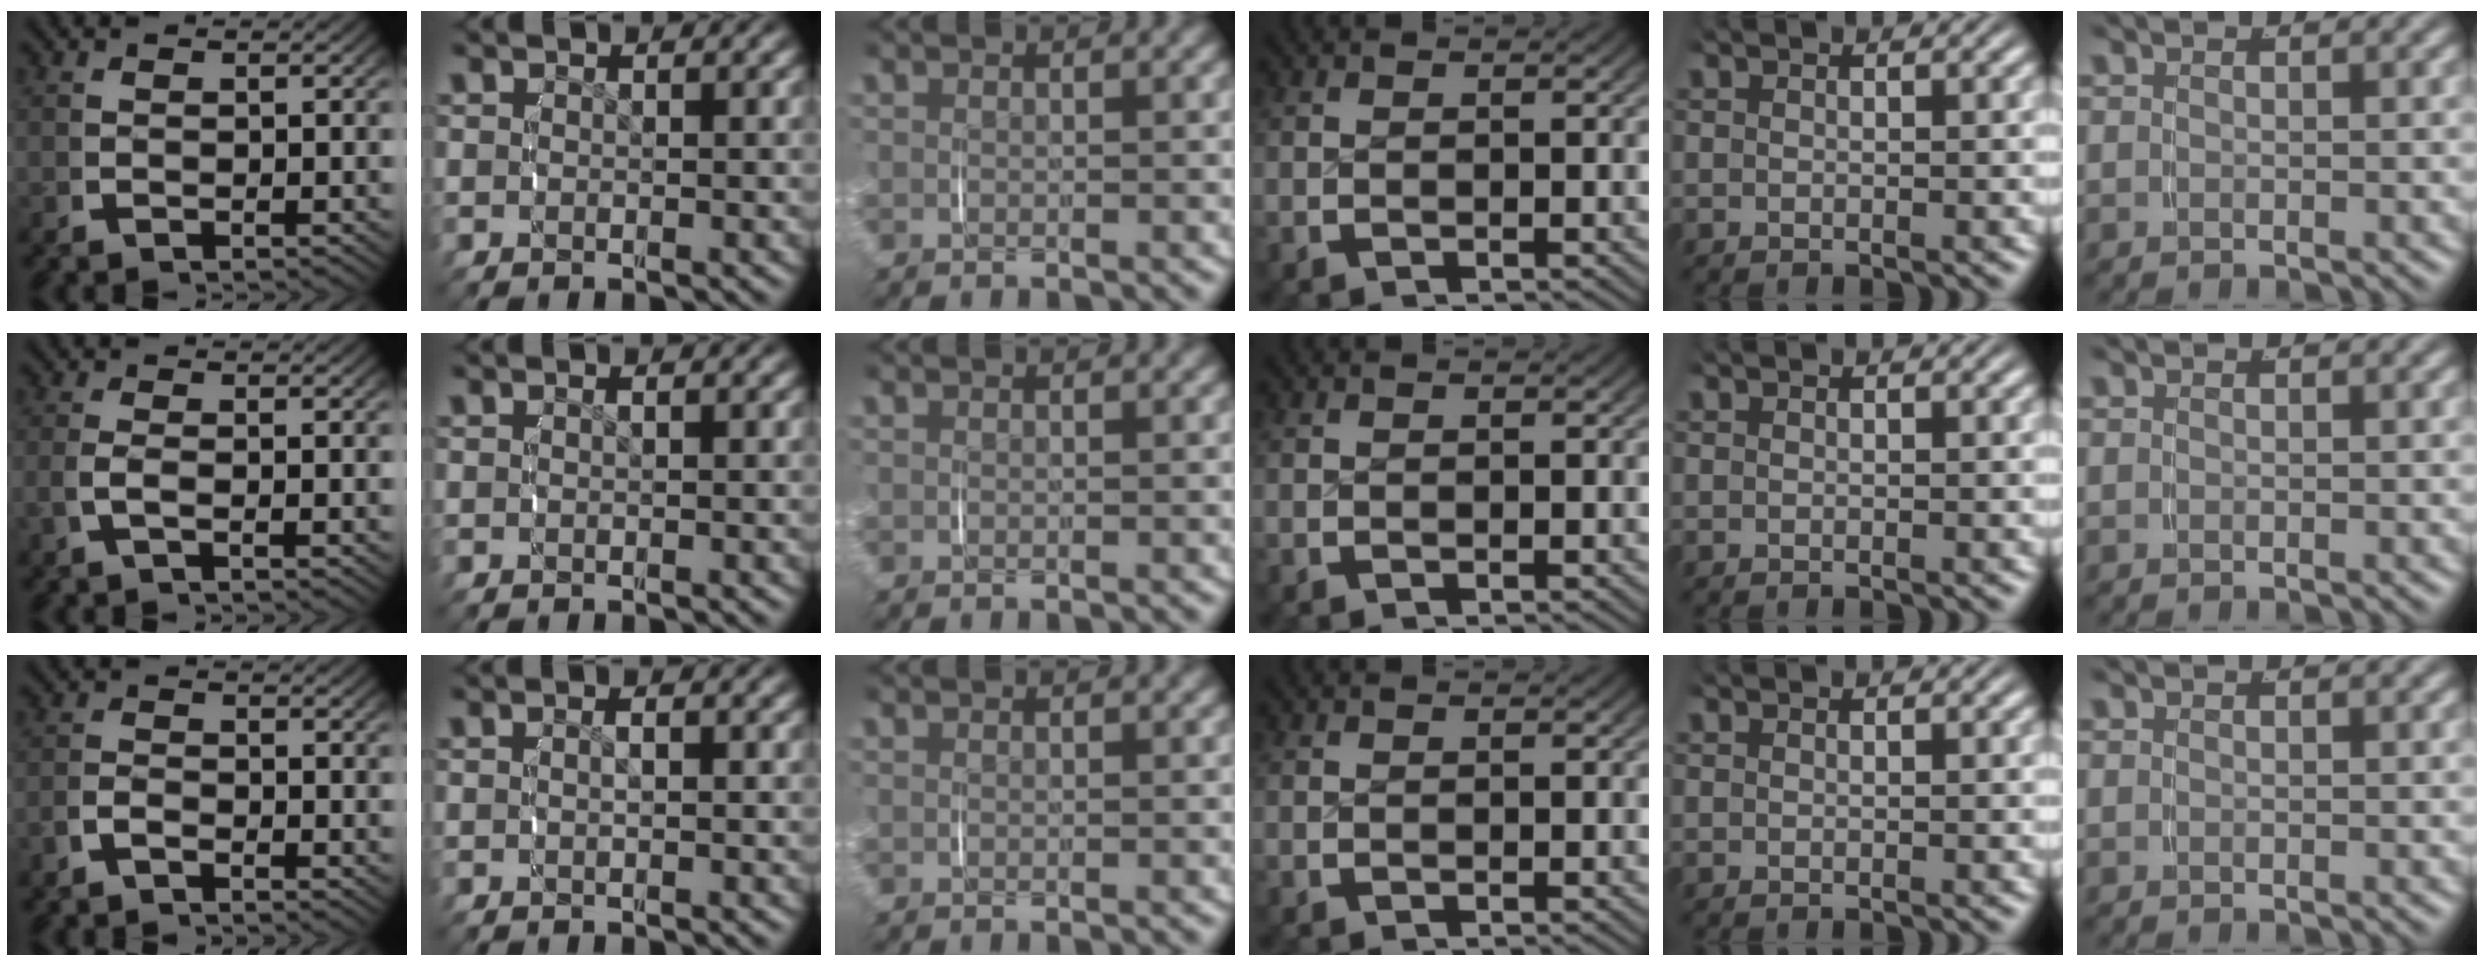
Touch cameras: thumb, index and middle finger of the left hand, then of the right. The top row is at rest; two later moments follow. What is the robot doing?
{"motion": "lift_and_place", "object": "pen bag"}